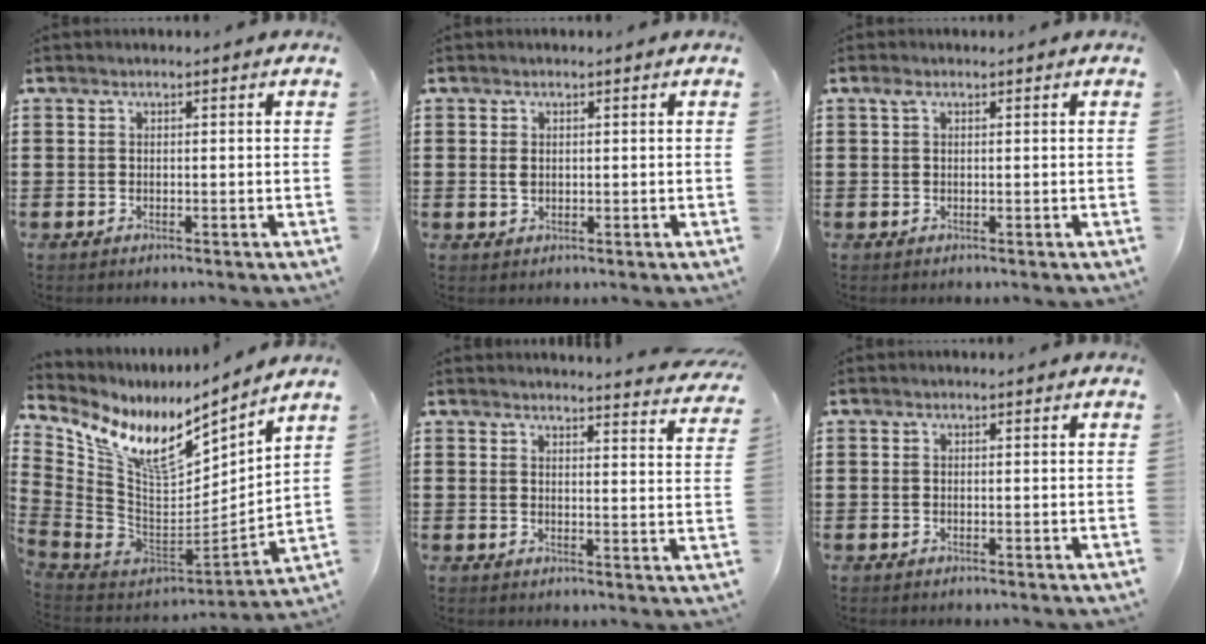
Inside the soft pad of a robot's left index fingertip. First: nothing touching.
{"total": 1.2, "force": [0.2, 1.0, 0.7], "torque": [-0.018, 0.008, 0.003]}
{"total": 1.0, "force": [0.3, 0.6, 0.7], "torque": [-0.017, 0.006, 0.005]}
{"total": 10.7, "force": [6.8, 4.8, 6.8], "torque": [-0.147, -0.049, 0.117]}
{"total": 3.0, "force": [3.0, -0.3, 0.3], "torque": [-0.012, -0.021, 0.050]}
{"total": 0.0}